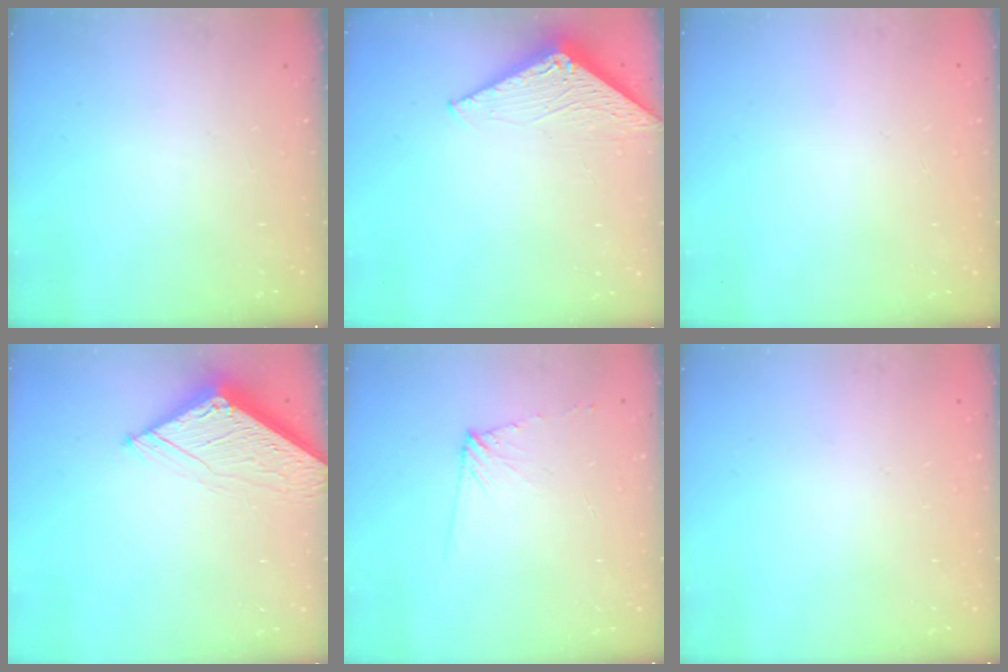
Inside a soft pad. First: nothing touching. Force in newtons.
{"total": 3.2, "press": 3.1, "slide": 0.2}
{"total": 0.0}
{"total": 6.3, "press": 6.2, "slide": 0.9}
{"total": 5.3, "press": 5.2, "slide": 0.7}
{"total": 0.0}